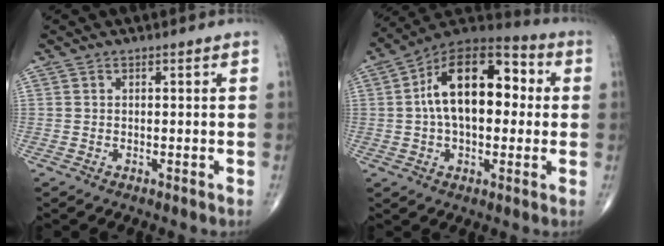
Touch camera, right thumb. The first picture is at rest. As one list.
[{"total": 18.9, "force": [2.1, 10.7, 15.4], "torque": [-0.228, 0.038, 0.023]}]